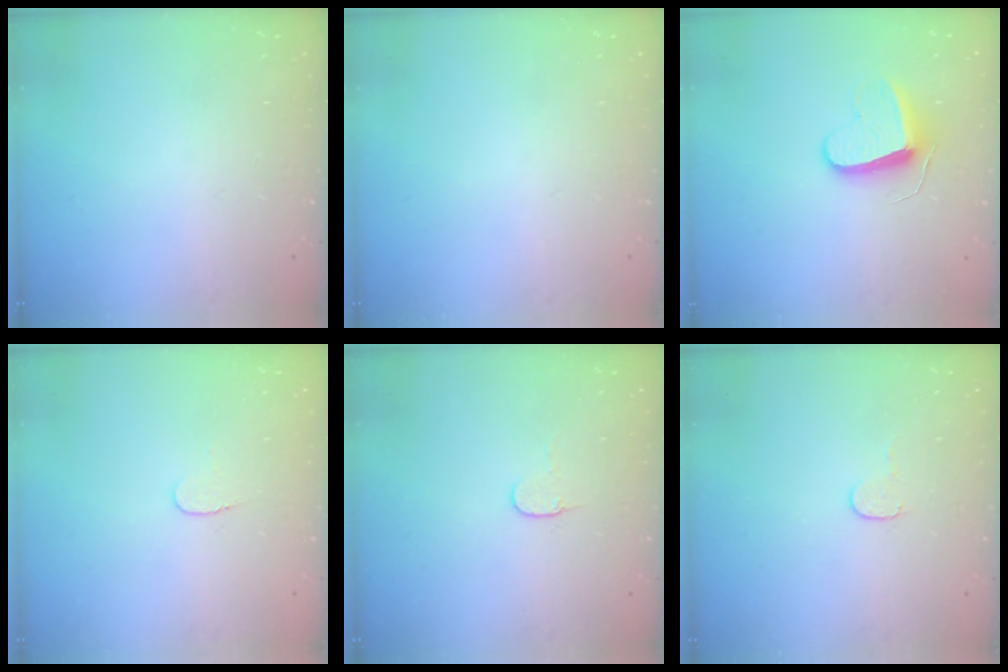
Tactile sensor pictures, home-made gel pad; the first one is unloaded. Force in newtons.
{"total": 0.0}
{"total": 9.1, "press": 9.1, "slide": 0.7}
{"total": 3.3, "press": 3.3, "slide": 0.3}
{"total": 3.8, "press": 3.8, "slide": 0.4}
{"total": 4.0, "press": 4.0, "slide": 0.4}